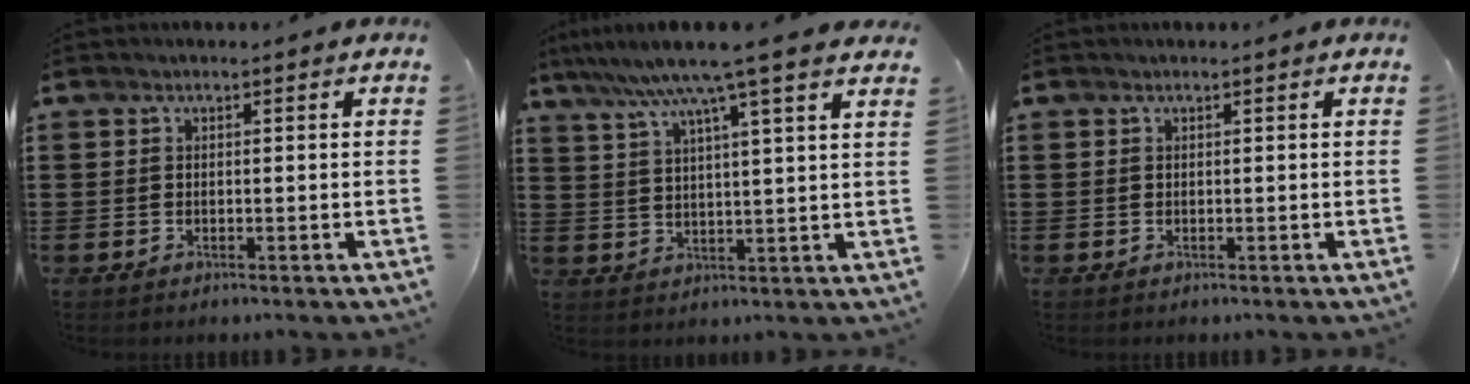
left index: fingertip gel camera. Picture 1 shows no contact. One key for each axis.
{"total": 8.1, "fx": 6.2, "fy": -0.4, "fz": 5.1, "tx": -0.120, "ty": -0.024, "tz": 0.104}
{"total": 0.0}